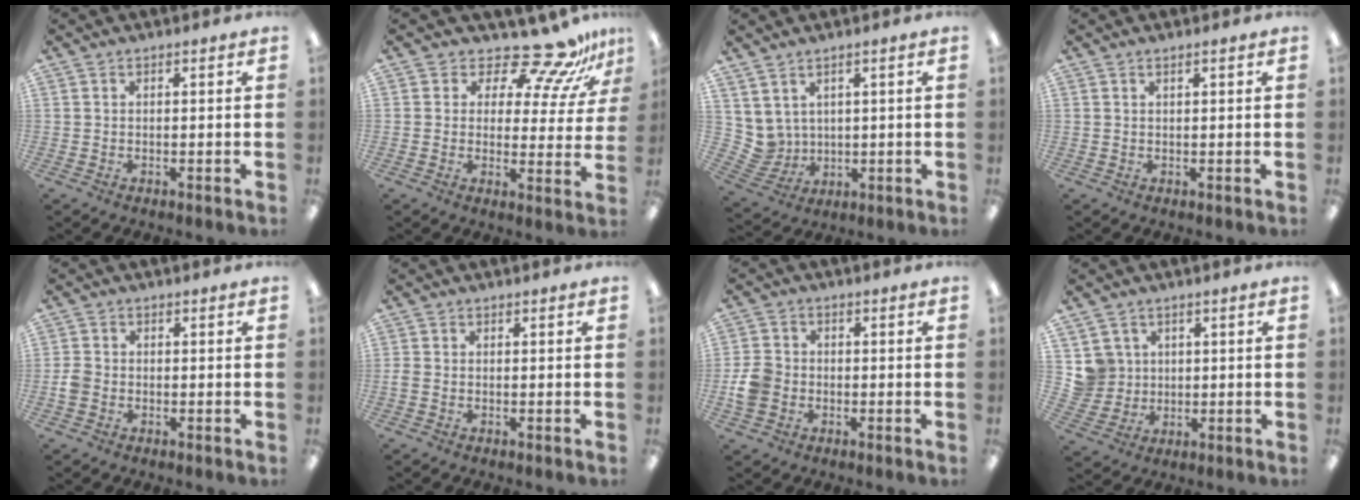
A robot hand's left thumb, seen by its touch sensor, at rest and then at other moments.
{"total": 13.9, "force": [12.0, 3.8, 5.8], "torque": [-0.098, -0.093, 0.209]}
{"total": 9.1, "force": [3.8, 8.1, 1.5], "torque": [-0.085, -0.034, 0.082]}
{"total": 0.6, "force": [0.5, 0.1, 0.2], "torque": [-0.005, 0.000, 0.009]}
{"total": 2.9, "force": [-0.9, 2.4, 1.4], "torque": [-0.020, 0.008, -0.016]}
{"total": 1.1, "force": [-0.3, 0.9, 0.6], "torque": [-0.009, 0.003, -0.005]}
{"total": 6.4, "force": [-1.5, 5.3, 3.1], "torque": [-0.057, 0.012, -0.025]}
{"total": 6.4, "force": [2.3, 5.9, -0.1], "torque": [-0.011, 0.000, 0.049]}